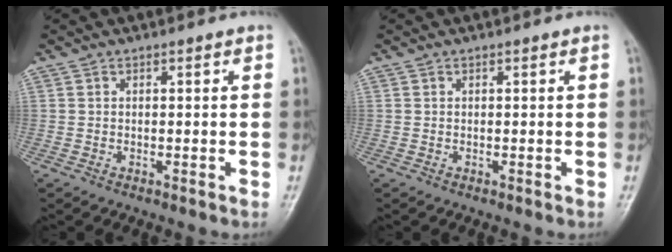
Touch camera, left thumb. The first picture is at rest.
{"total": 0.0}